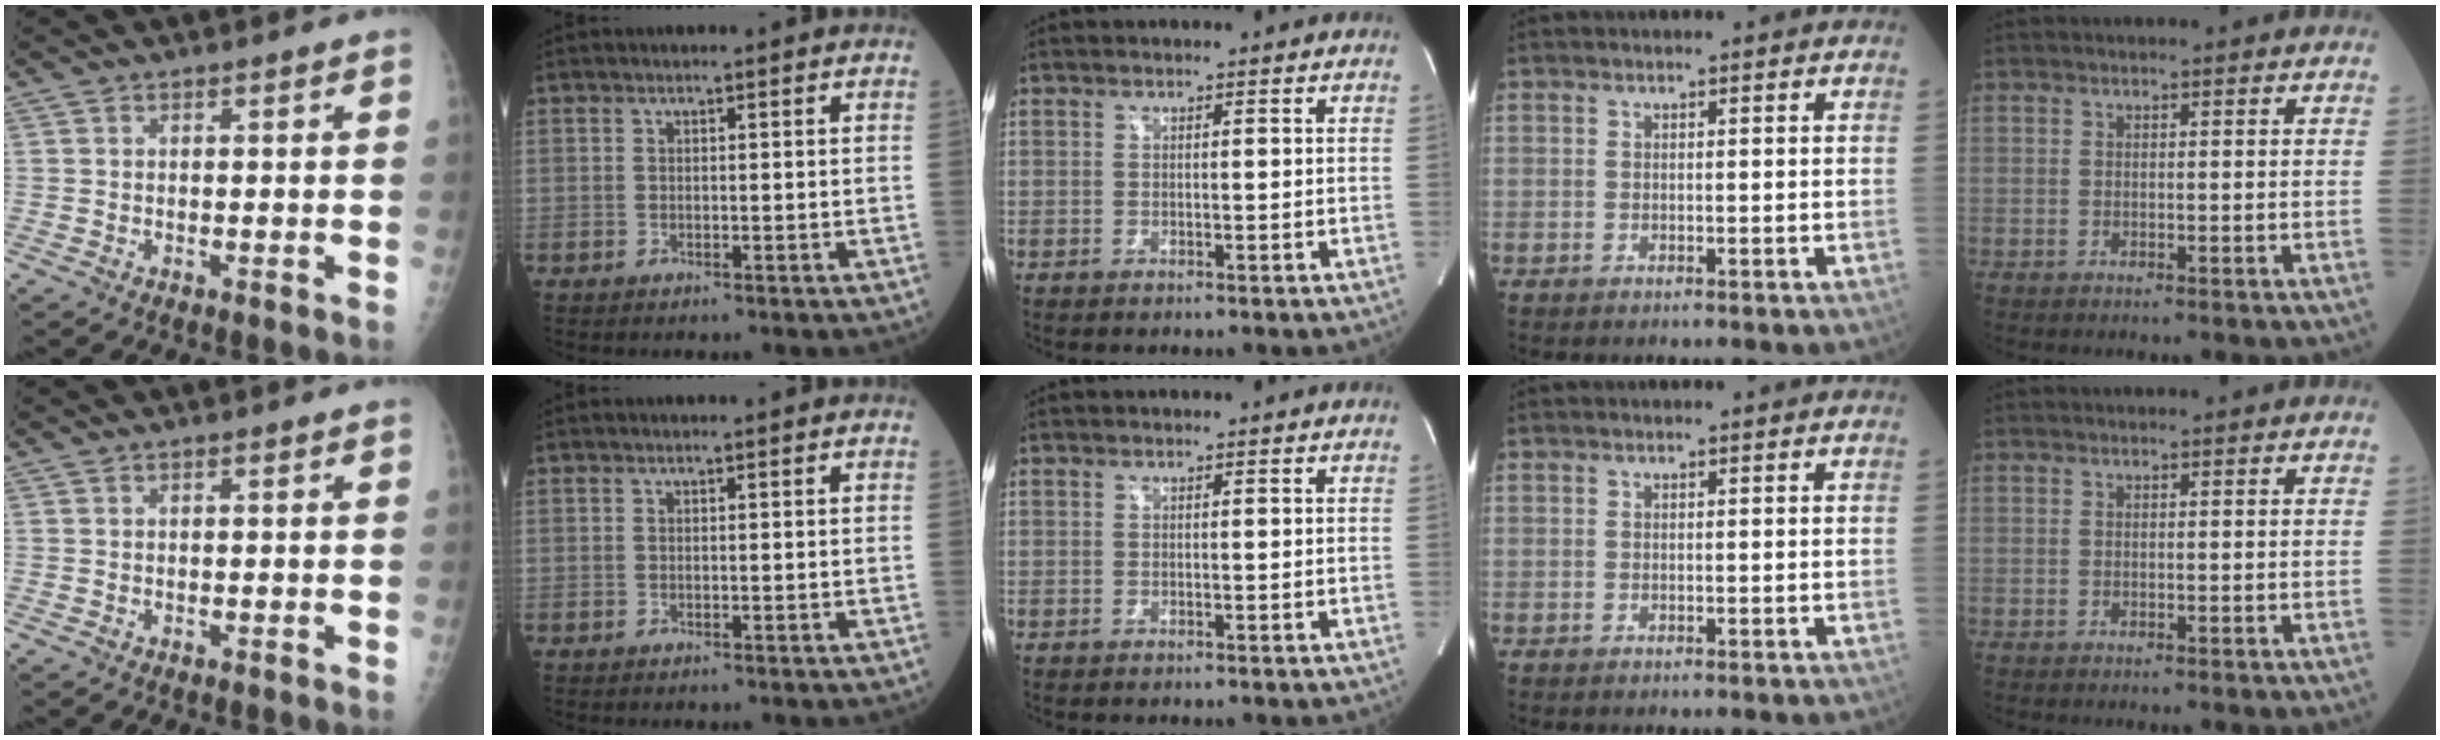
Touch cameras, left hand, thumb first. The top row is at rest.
{}